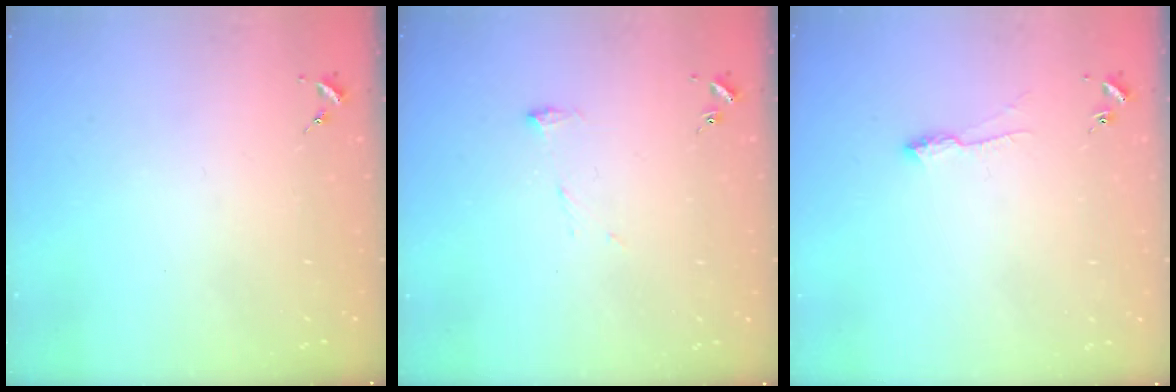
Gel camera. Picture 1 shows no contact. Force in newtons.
{"total": 7.1, "press": 7.0, "slide": 0.4}
{"total": 5.7, "press": 5.7, "slide": 0.8}